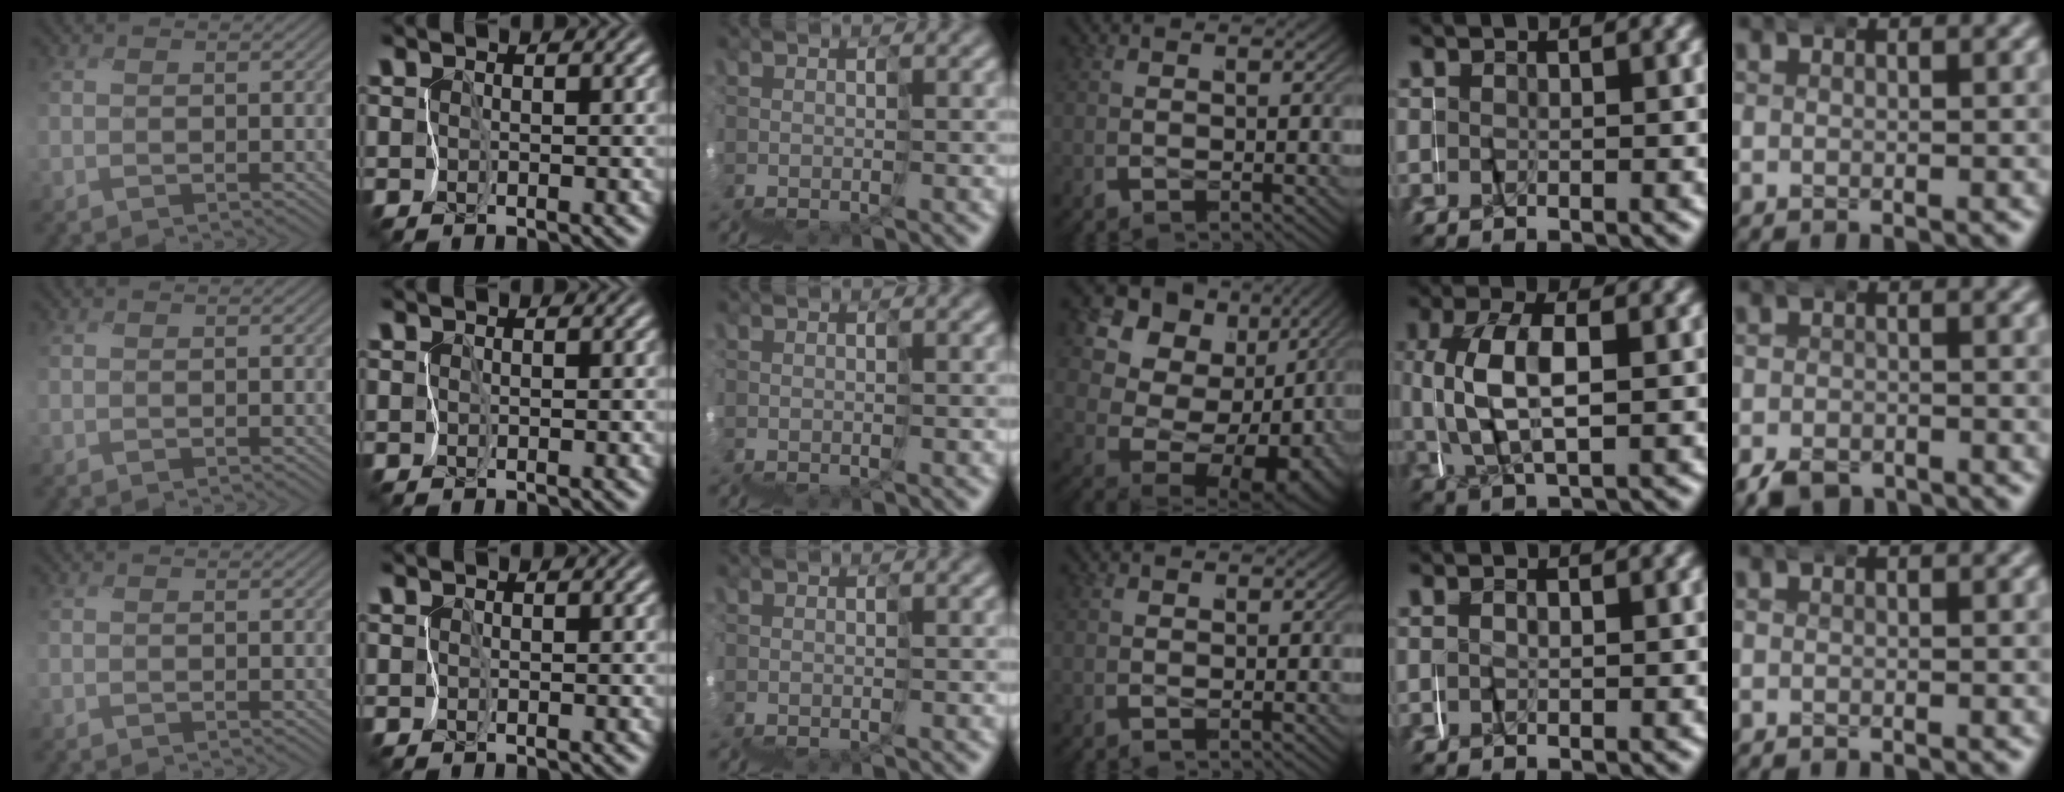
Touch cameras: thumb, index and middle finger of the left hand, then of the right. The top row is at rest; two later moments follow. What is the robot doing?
{"motion": "wrap", "object": "netting"}